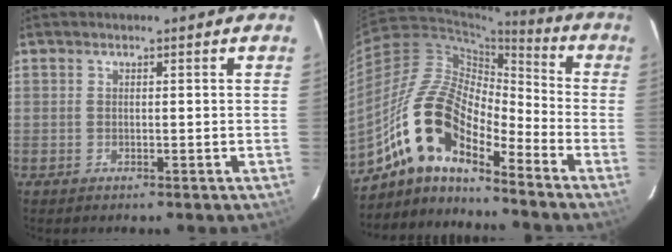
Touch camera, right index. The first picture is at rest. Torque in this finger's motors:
{"motor_torque": [1.05, -0.92, 1.05, 0.21]}